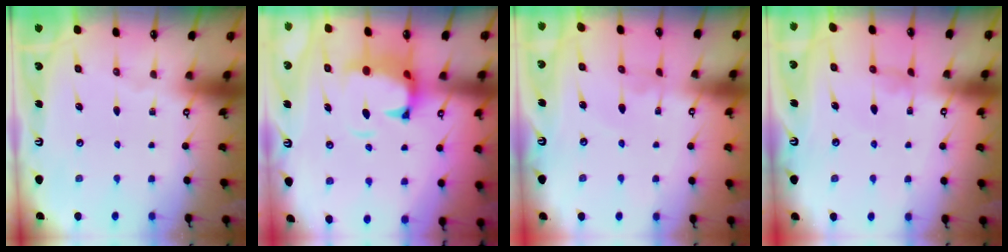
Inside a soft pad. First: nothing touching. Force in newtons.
{"total": 3.1, "press": 2.8, "slide": 1.3}
{"total": 2.7, "press": 2.7, "slide": 0.1}
{"total": 1.0, "press": 0.8, "slide": 0.5}